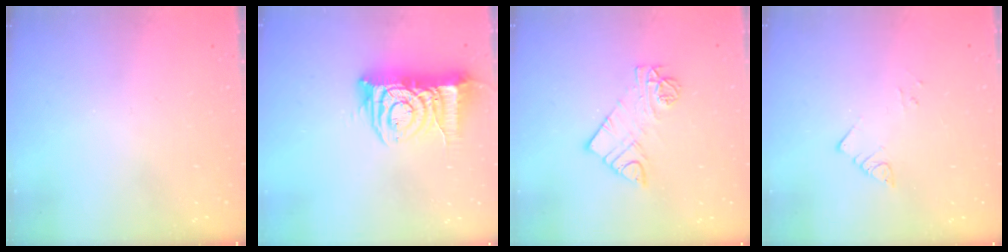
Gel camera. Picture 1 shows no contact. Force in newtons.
{"total": 11.9, "press": 11.9, "slide": 1.2}
{"total": 10.1, "press": 10.0, "slide": 0.7}
{"total": 2.8, "press": 2.8, "slide": 0.2}